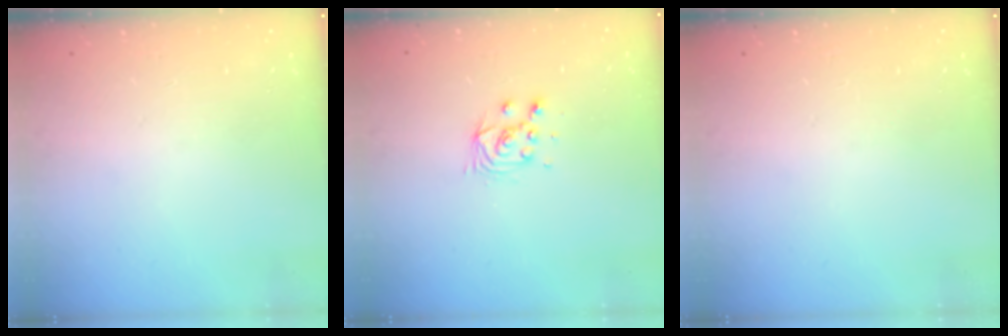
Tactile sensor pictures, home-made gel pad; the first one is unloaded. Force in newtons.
{"total": 5.5, "press": 5.5, "slide": 0.5}
{"total": 0.0}